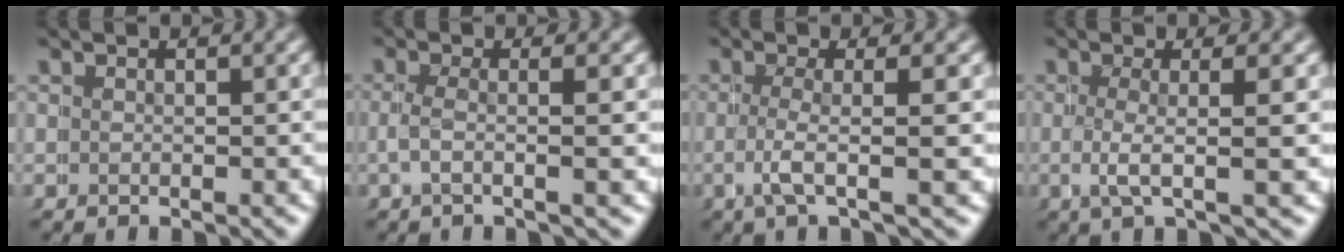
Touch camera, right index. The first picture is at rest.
{"total": 1.1, "force": [0.1, 0.0, 1.1], "torque": [-0.042, -0.003, -0.002]}
{"total": 2.4, "force": [0.2, -0.5, 2.3], "torque": [-0.056, -0.005, -0.002]}
{"total": 2.6, "force": [0.7, -0.5, 2.5], "torque": [-0.053, 0.000, 0.006]}